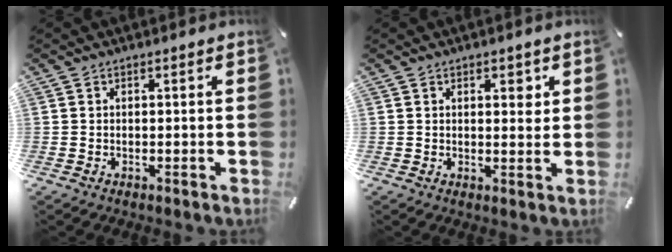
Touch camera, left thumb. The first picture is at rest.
{"total": 3.0, "force": [1.3, 1.8, 2.0], "torque": [-0.010, -0.007, 0.014]}